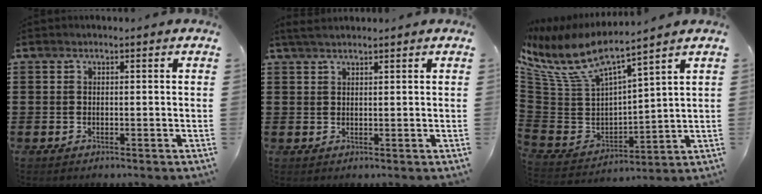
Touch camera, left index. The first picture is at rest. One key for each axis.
{"total": 2.1, "fx": 1.8, "fy": 0.4, "fz": 1.0, "tx": -0.024, "ty": 0.003, "tz": 0.035}
{"total": 9.5, "fx": 6.6, "fy": 2.4, "fz": 6.4, "tx": -0.160, "ty": -0.049, "tz": 0.111}